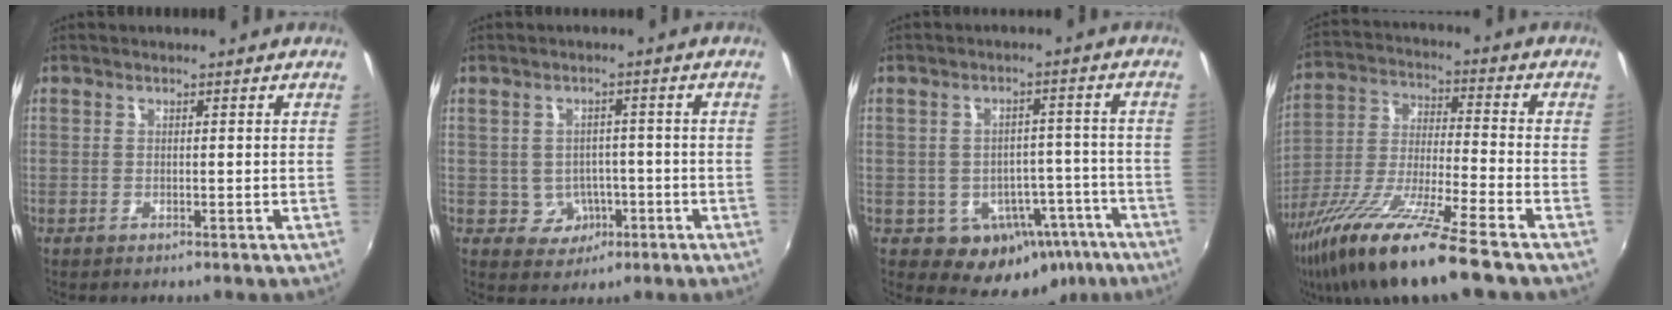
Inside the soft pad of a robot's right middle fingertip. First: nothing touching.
{"total": 4.8, "force": [-1.4, 4.4, 1.1], "torque": [-0.032, 0.013, -0.005]}
{"total": 12.0, "force": [-6.1, 9.1, 4.8], "torque": [-0.075, 0.032, -0.047]}
{"total": 18.0, "force": [-12.7, 0.8, 12.7], "torque": [-0.253, -0.036, -0.232]}